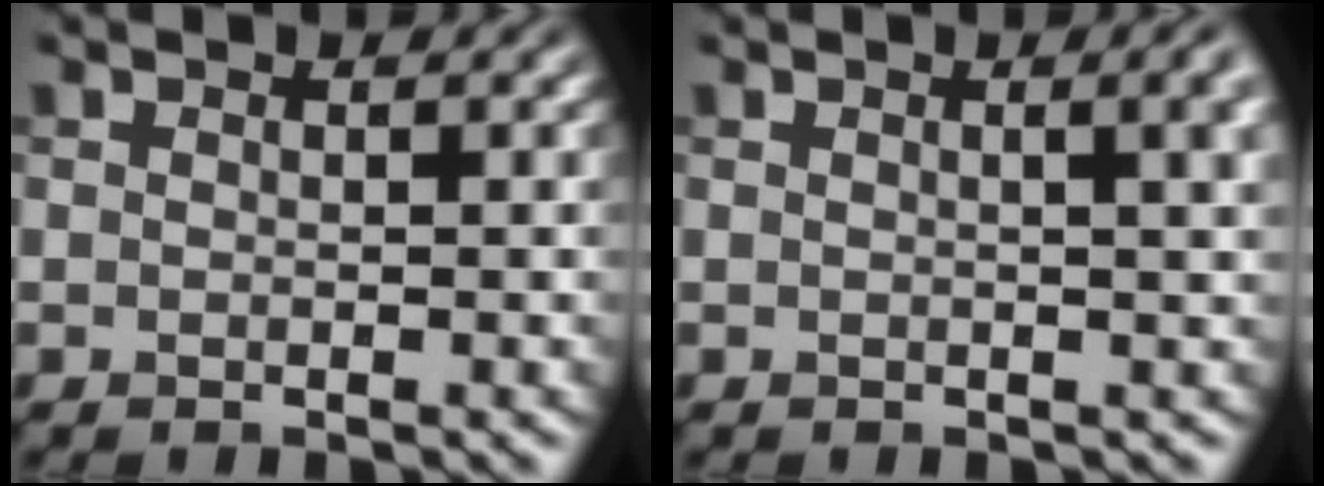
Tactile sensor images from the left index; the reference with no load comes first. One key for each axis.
{"total": 5.4, "fx": 1.4, "fy": 2.4, "fz": 4.6, "tx": -0.020, "ty": 0.027, "tz": -0.005}